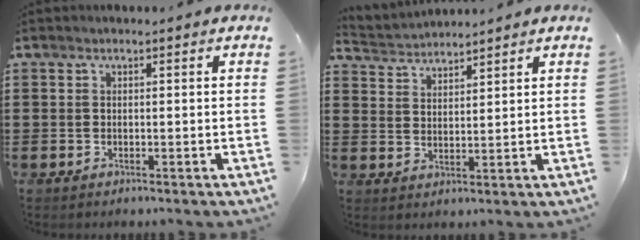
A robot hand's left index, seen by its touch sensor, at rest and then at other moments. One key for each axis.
{"total": 2.8, "fx": 2.7, "fy": 0.2, "fz": -0.5, "tx": -0.003, "ty": -0.010, "tz": 0.050}